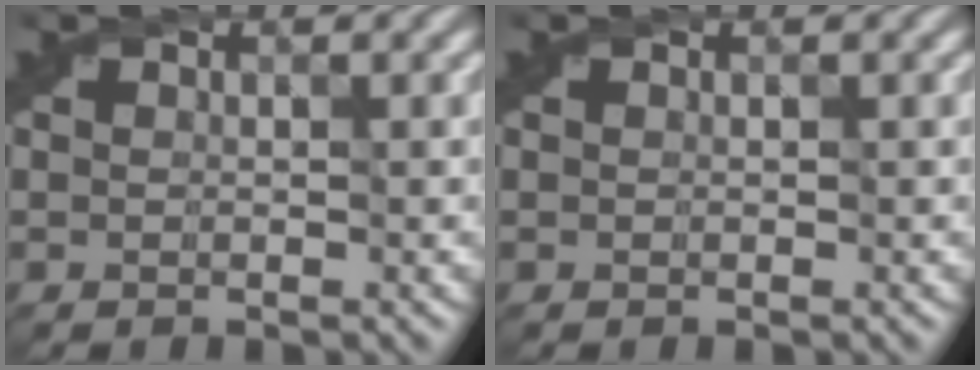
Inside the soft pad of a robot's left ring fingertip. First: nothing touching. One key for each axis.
{"total": 0.0}